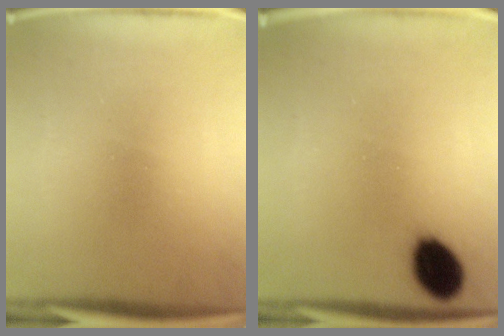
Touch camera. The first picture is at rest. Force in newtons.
{"total": 8.4}